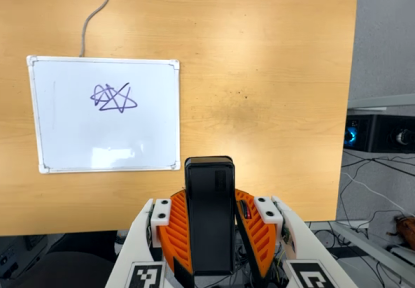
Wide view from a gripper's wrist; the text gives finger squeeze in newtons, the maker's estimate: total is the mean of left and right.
{"total": 5.4, "left": 4.7, "right": 6.1}